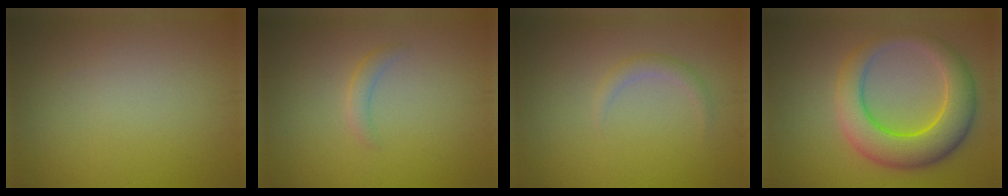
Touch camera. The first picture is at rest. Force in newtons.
{"total": 1.3, "press": 1.3, "slide": 0.0}
{"total": 1.2, "press": 1.2, "slide": 0.1}
{"total": 7.6, "press": 7.6, "slide": 0.2}